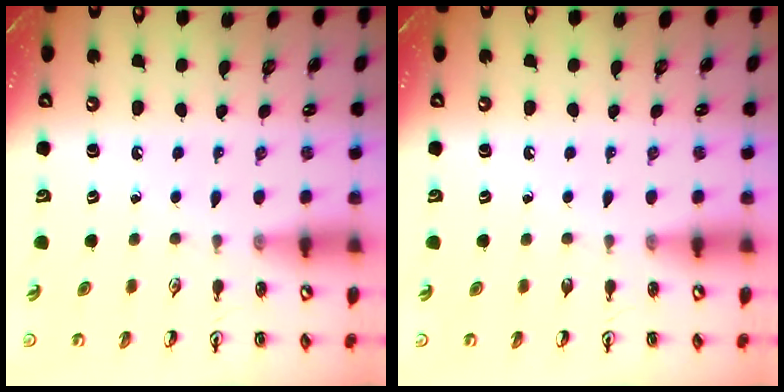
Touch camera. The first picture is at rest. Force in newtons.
{"total": 0.0}